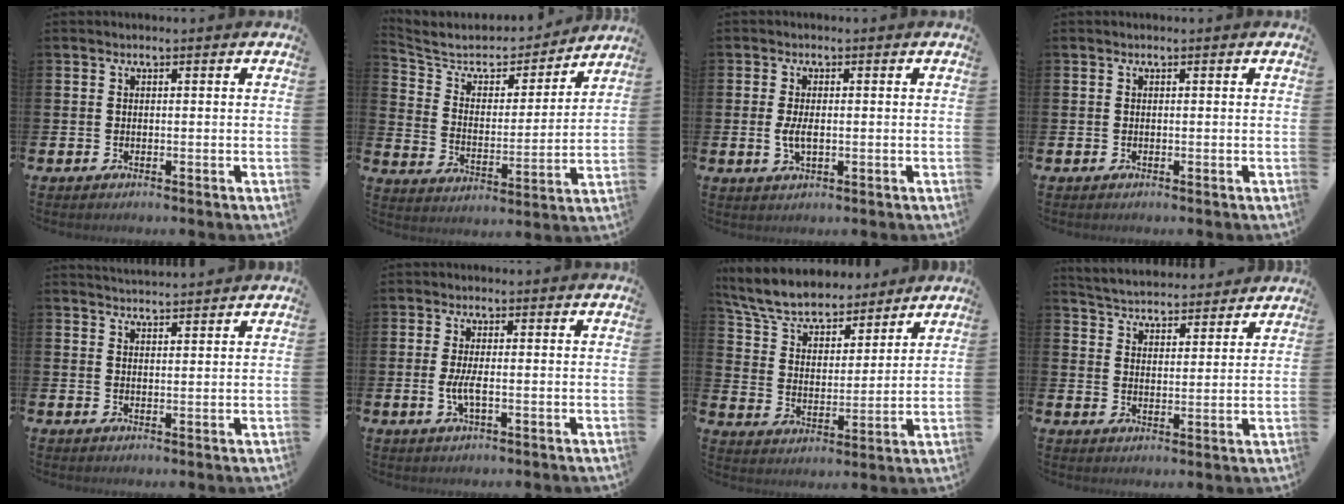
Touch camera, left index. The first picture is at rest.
{"total": 6.7, "force": [5.9, 2.9, 1.4], "torque": [-0.056, -0.048, 0.094]}
{"total": 2.7, "force": [-0.1, 1.2, 2.4], "torque": [-0.038, 0.000, -0.005]}
{"total": 0.0}
{"total": 3.1, "force": [3.1, 0.0, 0.0], "torque": [0.000, -0.019, 0.055]}
{"total": 2.5, "force": [-0.4, 0.5, 2.4], "torque": [-0.044, -0.001, -0.009]}
{"total": 7.7, "force": [7.1, 2.2, 1.9], "torque": [-0.071, -0.049, 0.125]}
{"total": 4.9, "force": [4.8, 0.9, -0.1], "torque": [-0.018, -0.036, 0.084]}